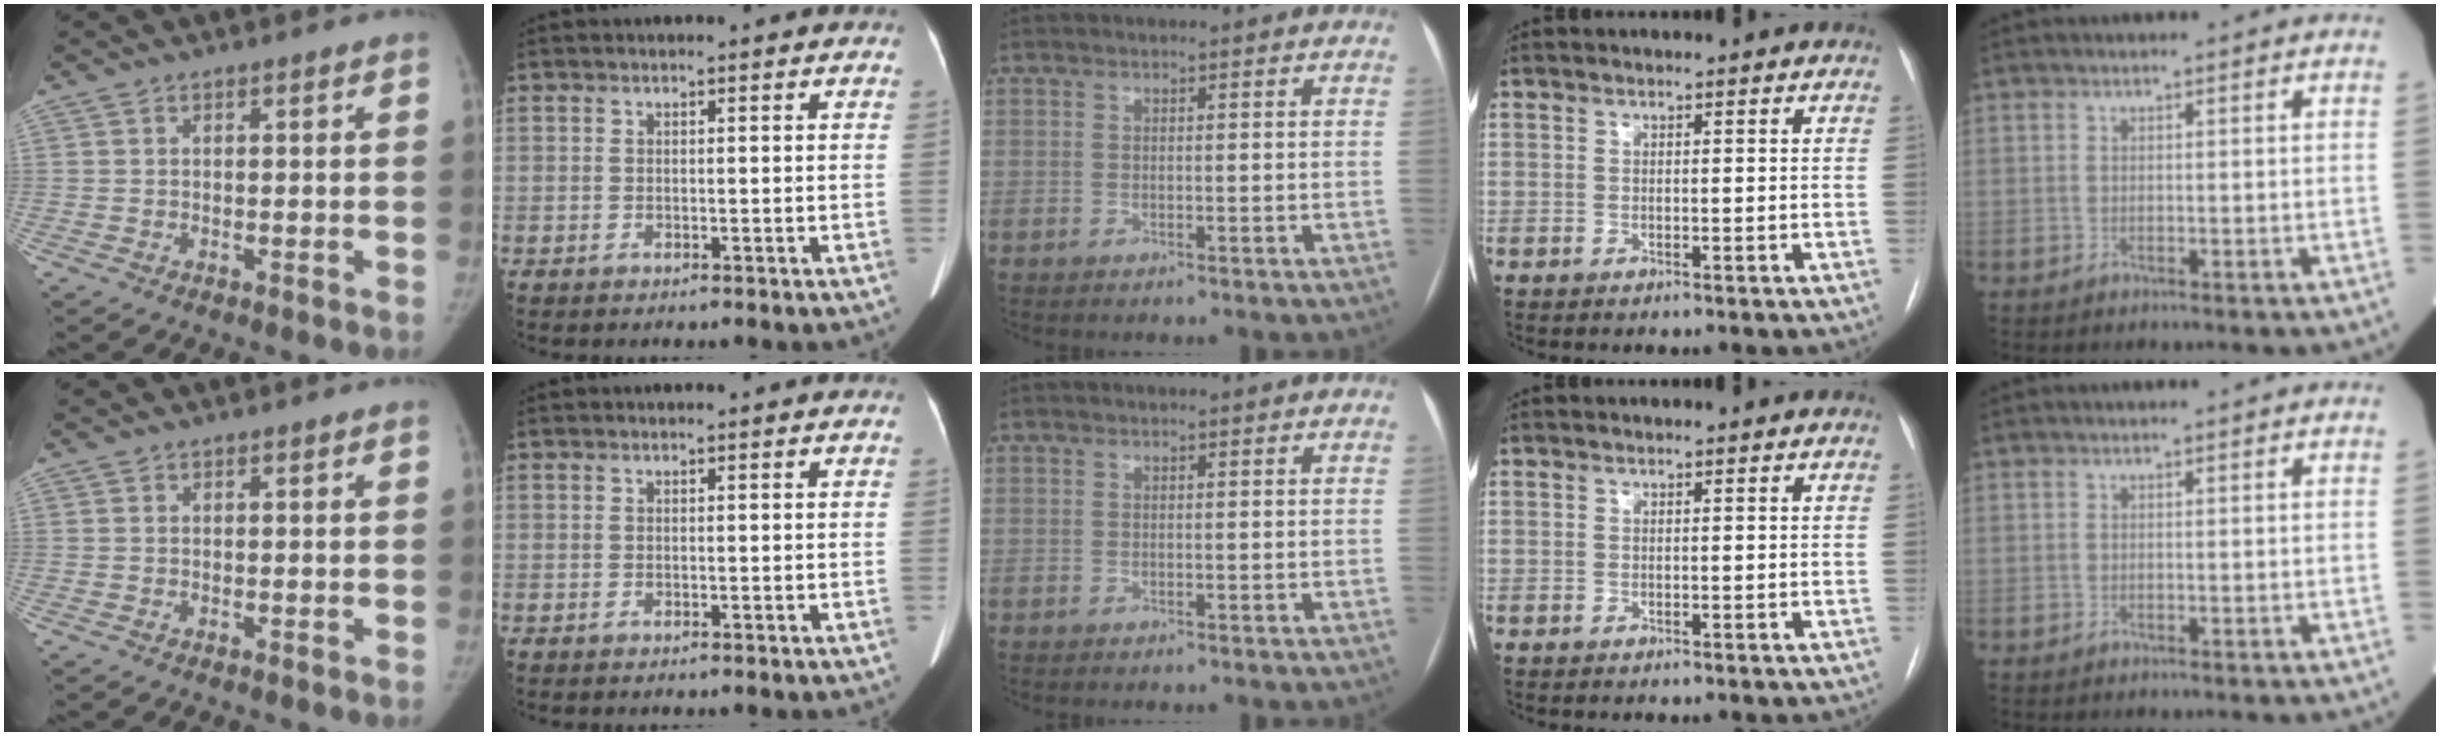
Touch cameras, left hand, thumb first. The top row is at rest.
{}